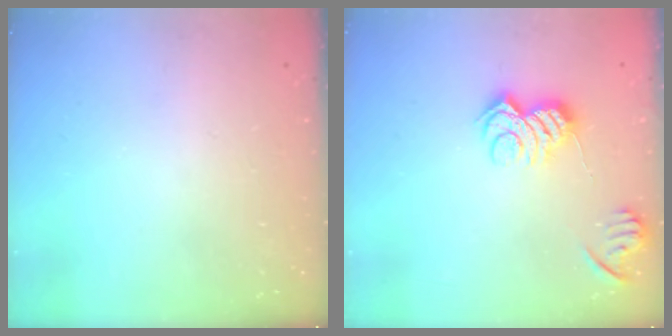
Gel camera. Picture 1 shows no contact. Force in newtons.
{"total": 12.3, "press": 12.3, "slide": 0.7}